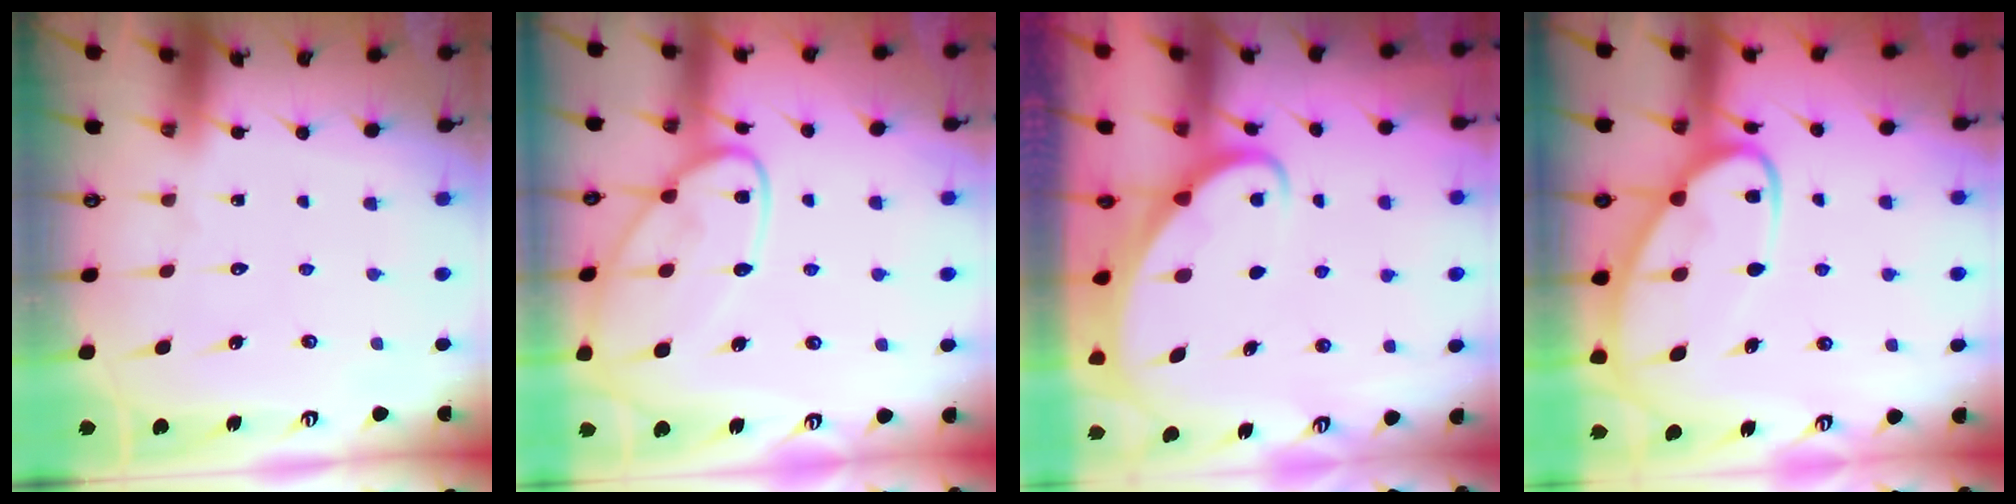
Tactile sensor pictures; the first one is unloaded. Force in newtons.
{"total": 14.7, "press": 14.6, "slide": 1.2}
{"total": 2.4, "press": 2.4, "slide": 0.3}
{"total": 12.6, "press": 12.5, "slide": 1.3}